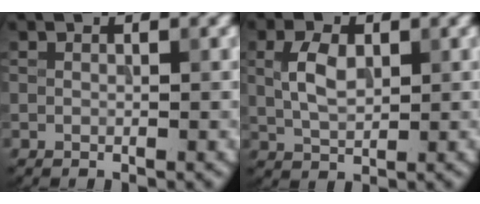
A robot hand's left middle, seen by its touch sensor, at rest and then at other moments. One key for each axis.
{"total": 3.5, "fx": 0.7, "fy": 2.1, "fz": 2.7, "tx": -0.063, "ty": 0.004, "tz": 0.014}